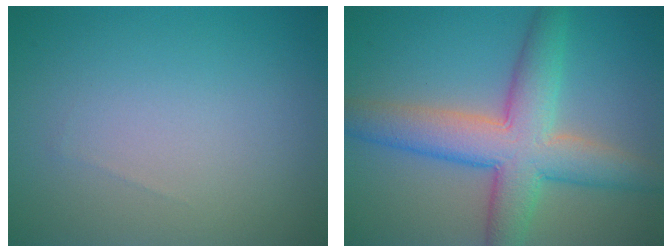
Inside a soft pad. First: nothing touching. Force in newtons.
{"total": 7.9, "press": 7.8, "slide": 0.2}